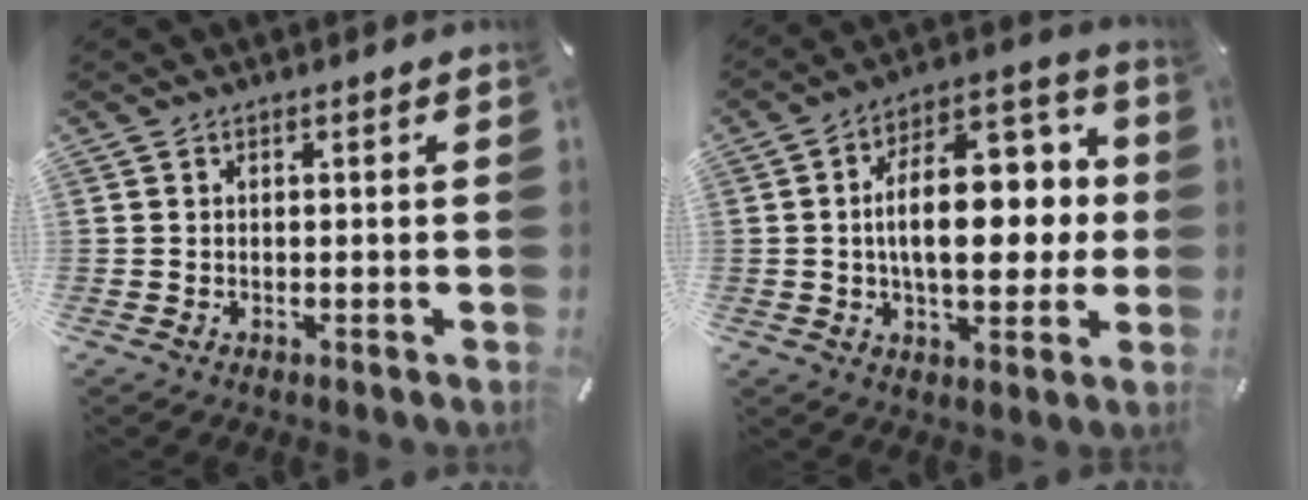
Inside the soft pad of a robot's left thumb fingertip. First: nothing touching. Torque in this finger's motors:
{"motor_torque": [2.15, 2.86, 1.18, -0.72, 0.27]}